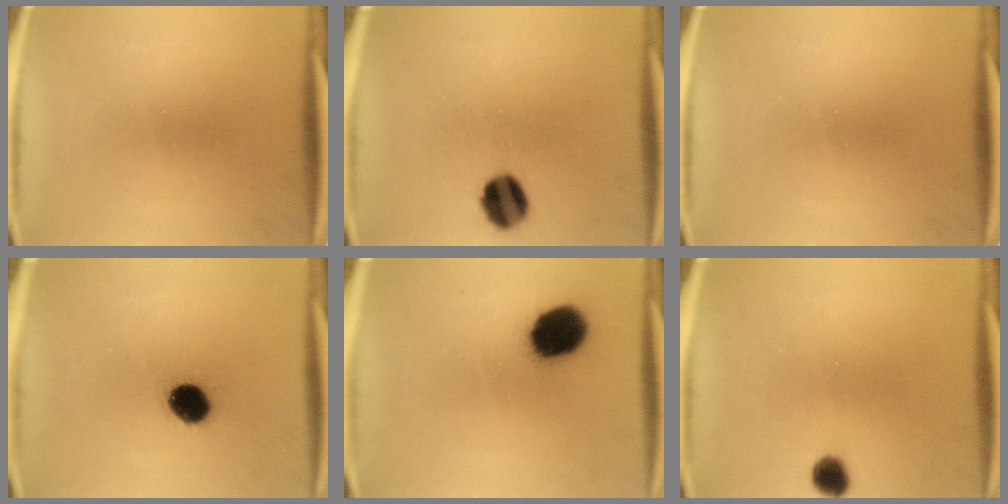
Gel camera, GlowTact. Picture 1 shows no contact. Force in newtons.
{"total": 9.3}
{"total": 0.0}
{"total": 6.3}
{"total": 14.0}
{"total": 3.7}